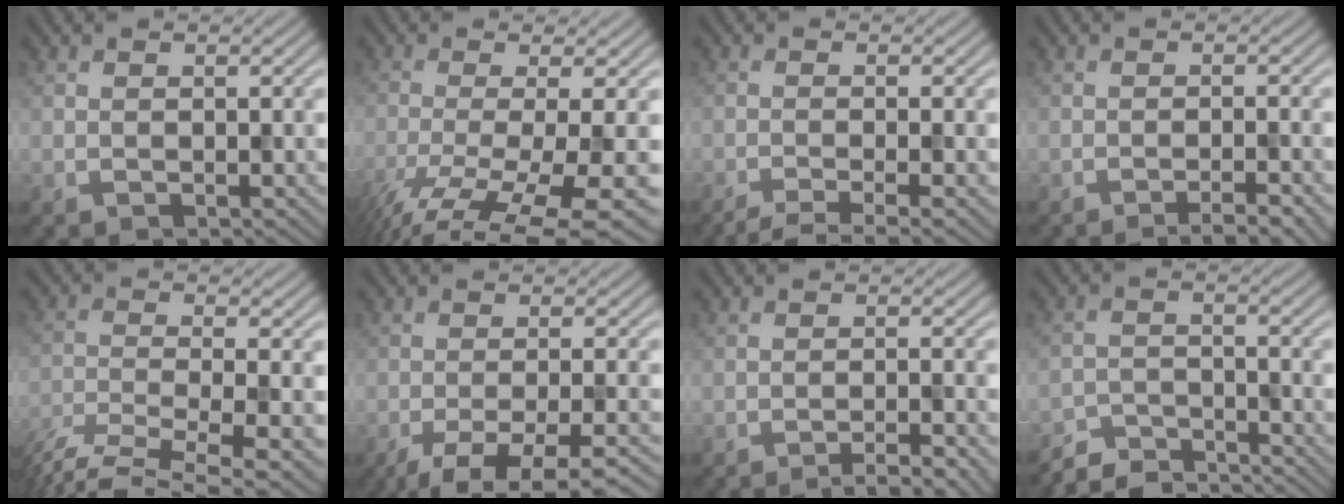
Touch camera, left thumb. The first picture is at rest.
{"total": 11.3, "force": [-5.7, 2.8, 9.3], "torque": [-0.176, -0.024, -0.076]}
{"total": 4.8, "force": [-3.4, 0.9, 3.3], "torque": [-0.041, 0.002, -0.067]}
{"total": 4.3, "force": [-2.8, 0.6, 3.2], "torque": [-0.041, 0.012, -0.050]}
{"total": 8.7, "force": [-6.4, 1.8, 5.6], "torque": [-0.114, -0.020, -0.112]}
{"total": 7.4, "force": [-4.8, 1.6, 5.4], "torque": [-0.080, -0.003, -0.076]}
{"total": 4.7, "force": [-3.3, 0.6, 3.2], "torque": [-0.044, 0.013, -0.058]}
{"total": 5.8, "force": [-5.6, 0.8, 1.2], "torque": [-0.030, -0.002, -0.105]}